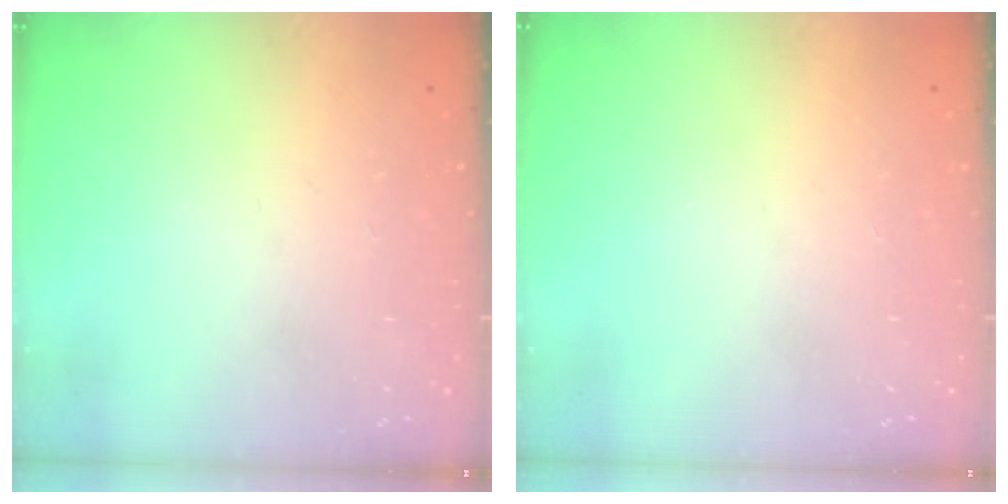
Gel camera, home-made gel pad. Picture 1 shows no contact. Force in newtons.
{"total": 0.0}